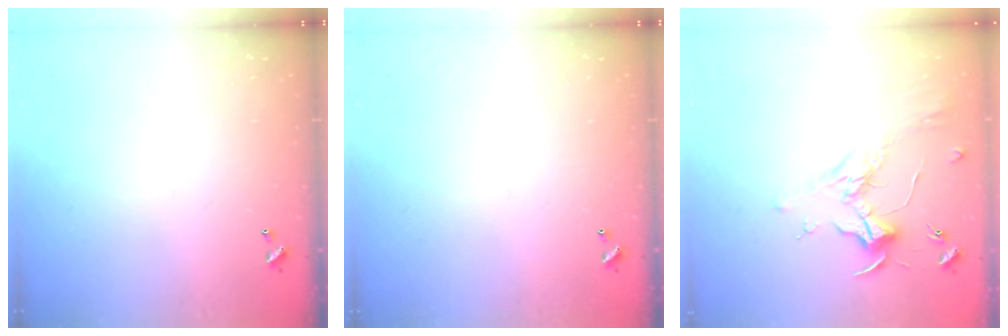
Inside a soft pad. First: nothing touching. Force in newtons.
{"total": 0.0}
{"total": 1.8, "press": 1.7, "slide": 0.8}